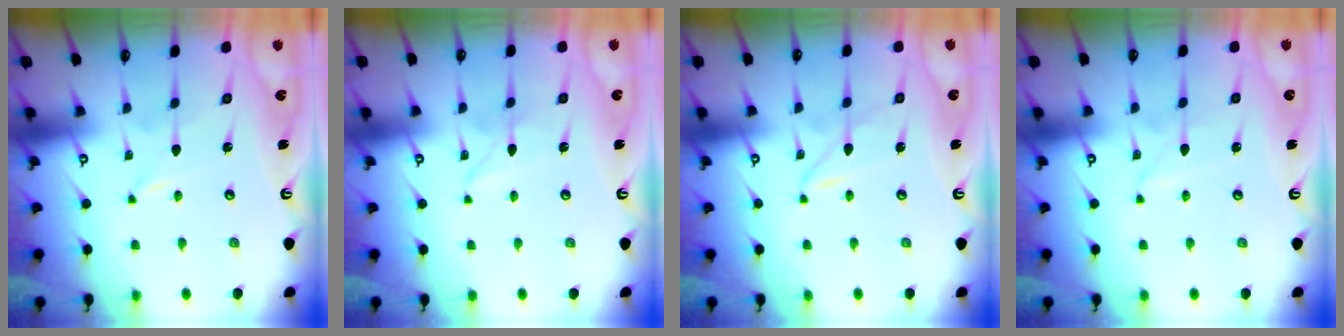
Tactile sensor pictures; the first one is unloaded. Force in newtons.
{"total": 2.9, "press": 2.9, "slide": 0.3}
{"total": 2.3, "press": 2.3, "slide": 0.3}
{"total": 2.6, "press": 2.6, "slide": 0.3}